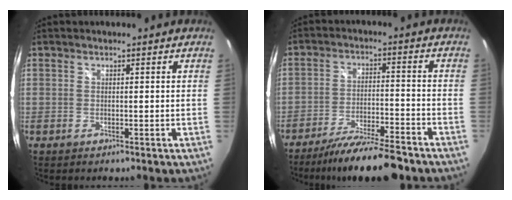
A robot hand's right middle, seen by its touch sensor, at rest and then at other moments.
{"total": 12.9, "force": [-11.0, 1.5, 6.6], "torque": [-0.133, -0.017, -0.178]}